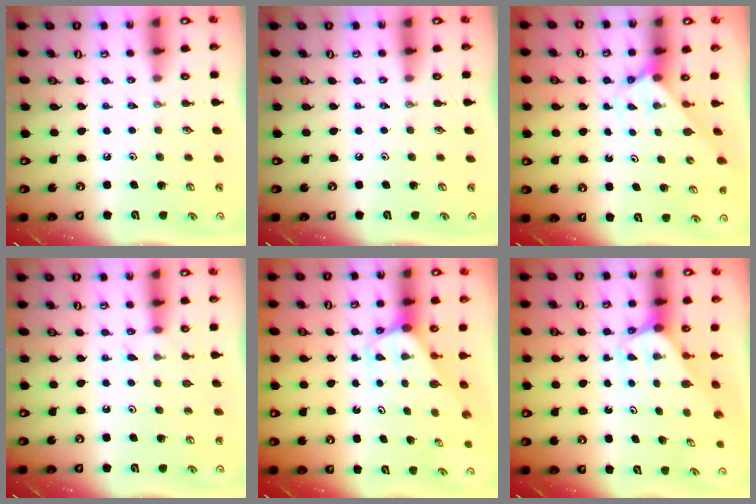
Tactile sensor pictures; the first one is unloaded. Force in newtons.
{"total": 0.0}
{"total": 2.6, "press": 2.6, "slide": 0.2}
{"total": 5.4, "press": 5.4, "slide": 0.4}
{"total": 1.9, "press": 1.9, "slide": 0.1}
{"total": 1.9, "press": 1.9, "slide": 0.1}